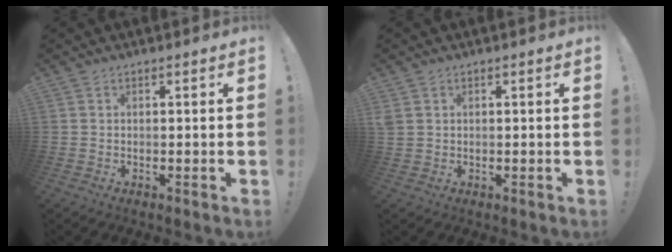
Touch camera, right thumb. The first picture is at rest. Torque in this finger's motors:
{"motor_torque": [0.13, 0.73, 0.44, 0.21, -0.08]}